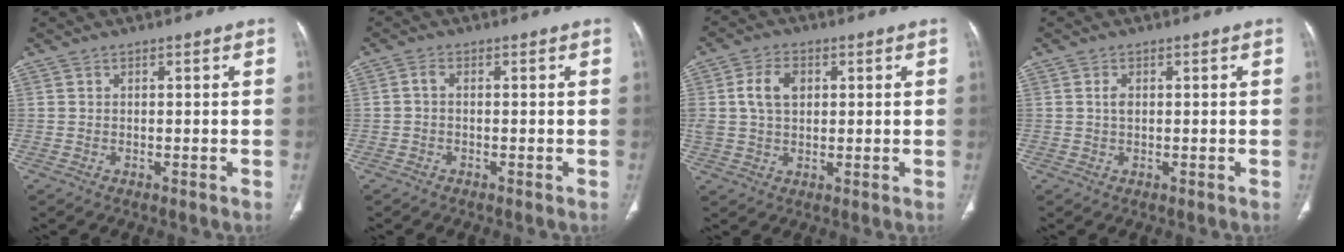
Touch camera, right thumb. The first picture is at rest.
{"total": 1.3, "force": [-0.3, 0.7, 1.1], "torque": [-0.018, 0.003, -0.010]}
{"total": 6.7, "force": [1.6, 4.6, 4.7], "torque": [-0.082, 0.005, 0.030]}
{"total": 1.4, "force": [0.3, 0.8, 1.1], "torque": [-0.020, 0.002, 0.005]}